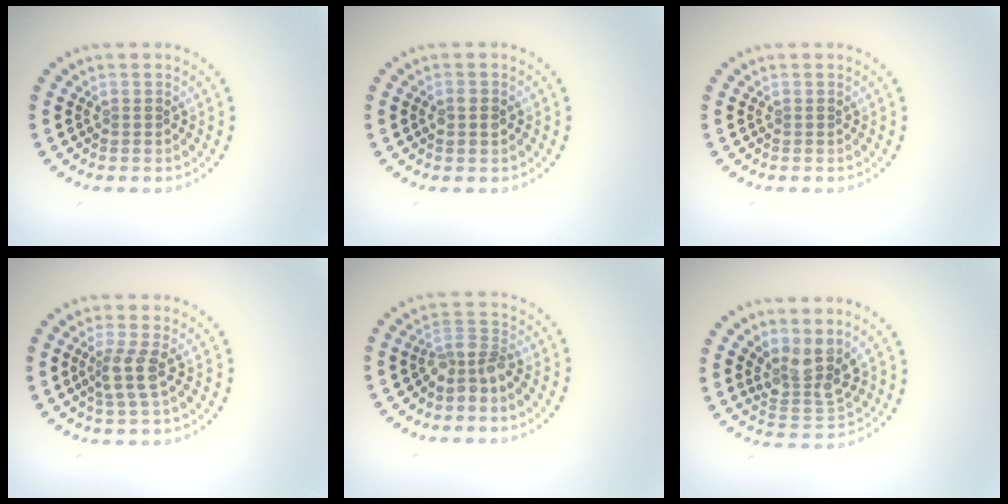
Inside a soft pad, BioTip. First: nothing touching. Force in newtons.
{"total": 1.6, "press": 1.6, "slide": 0.1}
{"total": 0.0}
{"total": 2.3, "press": 1.8, "slide": 1.4}
{"total": 2.5, "press": 1.9, "slide": 1.6}
{"total": 3.7, "press": 3.1, "slide": 1.9}